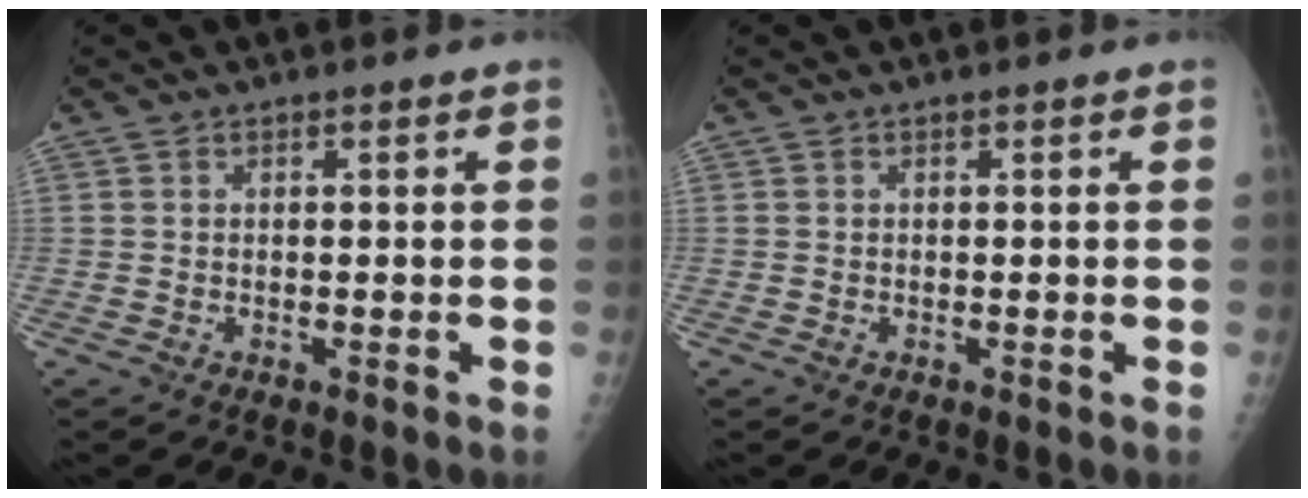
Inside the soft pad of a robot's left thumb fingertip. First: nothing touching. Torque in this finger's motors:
{"motor_torque": [-0.06, 0.06, -0.02, 0.02, 0.00]}